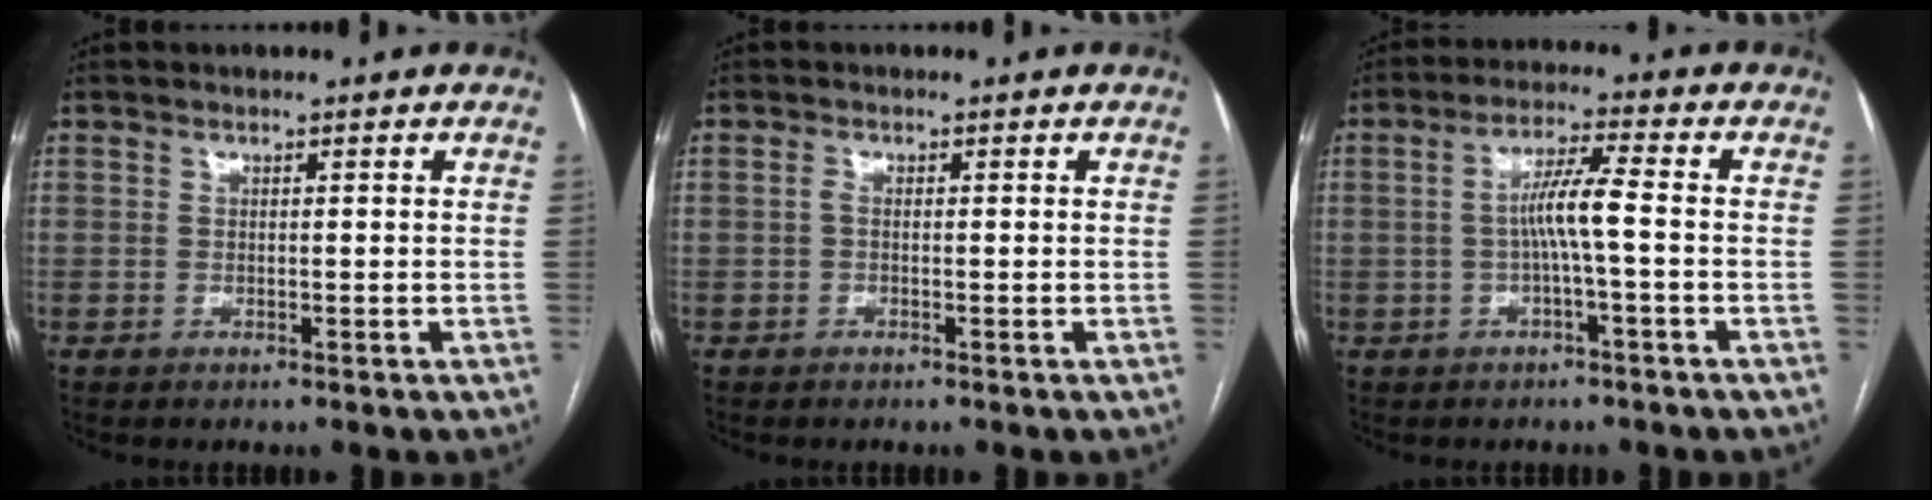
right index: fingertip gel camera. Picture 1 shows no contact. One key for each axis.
{"total": 0.8, "fx": -0.1, "fy": 0.3, "fz": 0.7, "tx": -0.013, "ty": 0.002, "tz": -0.004}
{"total": 5.6, "fx": -0.7, "fy": -0.2, "fz": 5.5, "tx": -0.104, "ty": 0.014, "tz": -0.013}